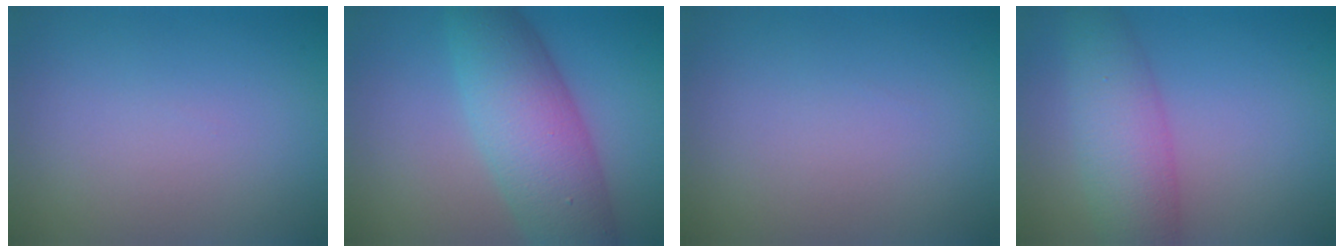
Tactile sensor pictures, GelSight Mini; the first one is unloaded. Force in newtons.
{"total": 8.7, "press": 8.7, "slide": 0.2}
{"total": 0.0}
{"total": 5.9, "press": 5.9, "slide": 0.1}